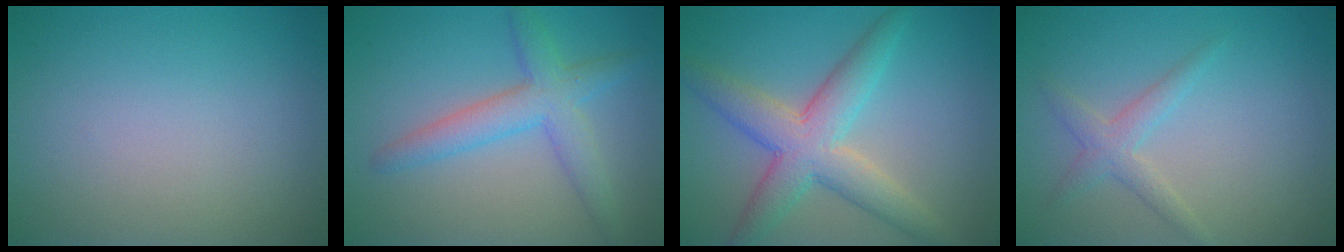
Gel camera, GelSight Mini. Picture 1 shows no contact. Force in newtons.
{"total": 4.2, "press": 4.1, "slide": 0.3}
{"total": 7.3, "press": 7.3, "slide": 0.1}
{"total": 2.1, "press": 2.1, "slide": 0.1}